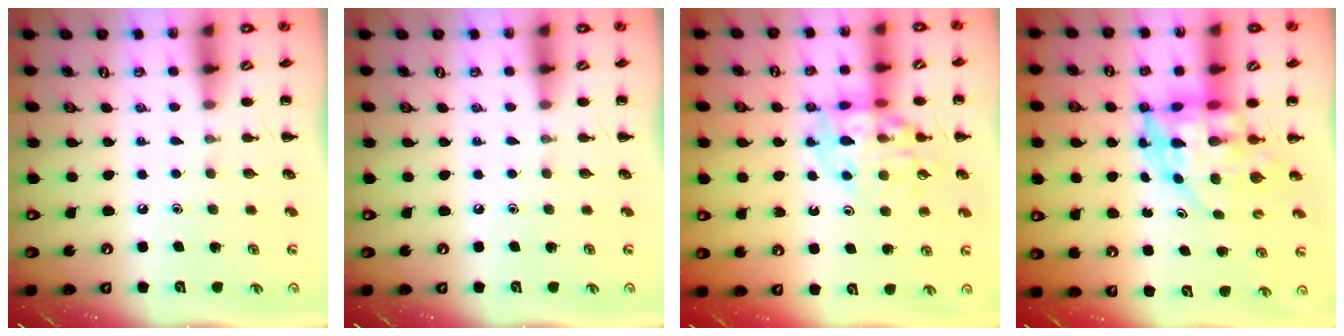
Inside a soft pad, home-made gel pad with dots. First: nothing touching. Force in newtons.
{"total": 0.0}
{"total": 14.0, "press": 13.8, "slide": 2.4}
{"total": 7.1, "press": 6.7, "slide": 2.4}